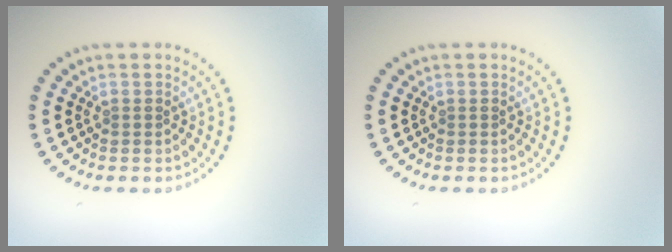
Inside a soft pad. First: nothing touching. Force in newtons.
{"total": 0.0}